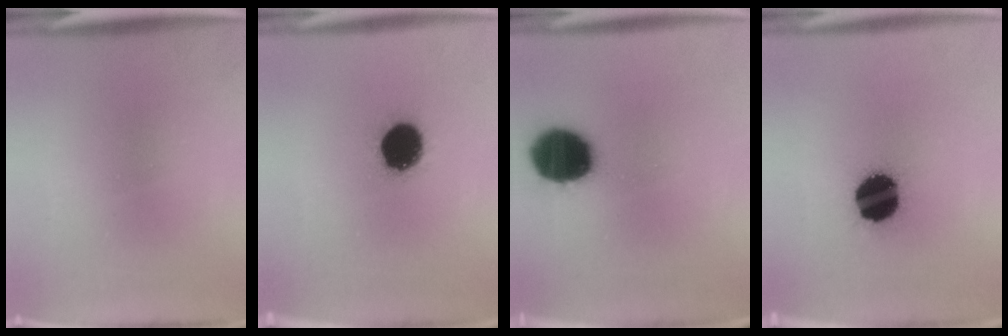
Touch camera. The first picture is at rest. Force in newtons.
{"total": 12.5}
{"total": 16.8}
{"total": 14.7}